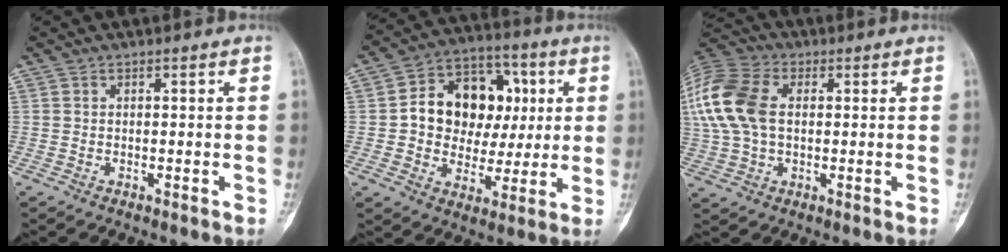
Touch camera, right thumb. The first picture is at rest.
{"total": 16.8, "force": [2.2, 13.0, 10.3], "torque": [-0.111, 0.023, 0.037]}
{"total": 18.4, "force": [3.0, 12.2, 13.5], "torque": [-0.331, 0.020, 0.053]}